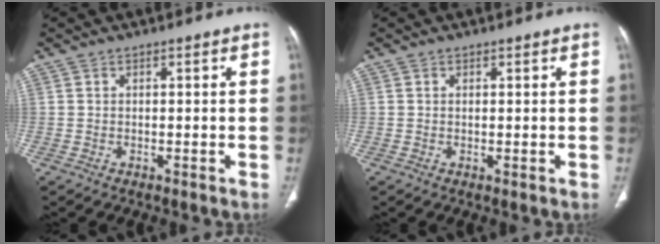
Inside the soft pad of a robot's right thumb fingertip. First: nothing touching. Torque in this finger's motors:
{"motor_torque": [0.26, -0.41, -0.18, -0.03, -0.01]}